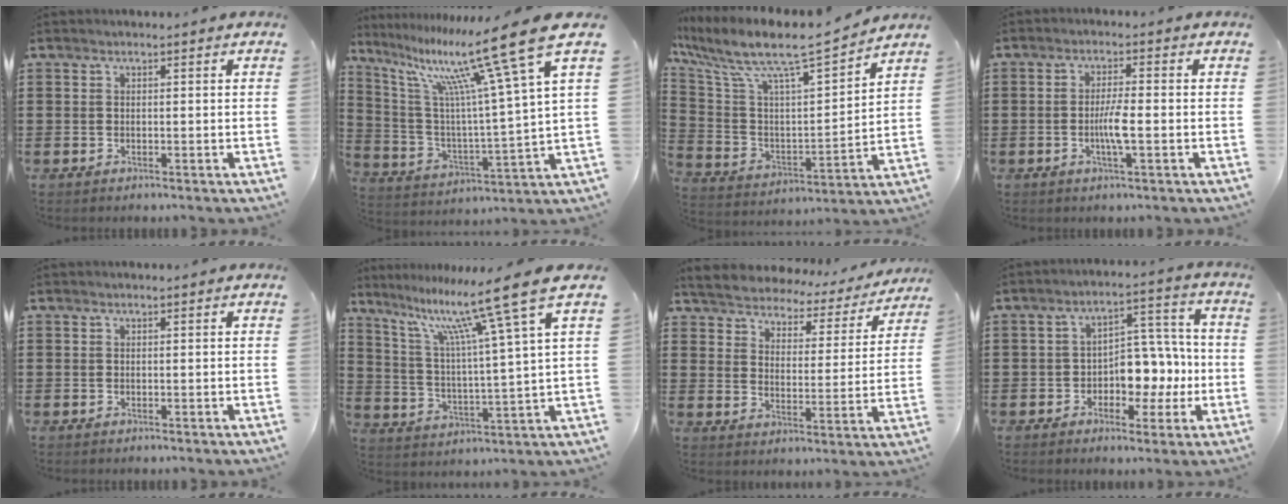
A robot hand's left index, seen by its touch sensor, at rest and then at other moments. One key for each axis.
{"total": 17.3, "fx": 11.6, "fy": 1.6, "fz": 12.7, "tx": -0.255, "ty": -0.068, "tz": 0.181}
{"total": 8.9, "fx": 7.3, "fy": 1.1, "fz": 5.1, "tx": -0.132, "ty": -0.056, "tz": 0.115}
{"total": 4.3, "fx": -0.9, "fy": 0.5, "fz": 4.2, "tx": -0.087, "ty": -0.005, "tz": -0.022}
{"total": 0.0}
{"total": 13.1, "fx": 9.2, "fy": -0.2, "fz": 9.4, "tx": -0.188, "ty": -0.053, "tz": 0.138}
{"total": 3.6, "fx": 3.6, "fy": 0.3, "fz": -0.6, "tx": -0.017, "ty": -0.034, "tz": 0.054}
{"total": 6.7, "fx": -1.5, "fy": 5.1, "fz": 4.0, "tx": -0.065, "ty": 0.005, "tz": -0.031}